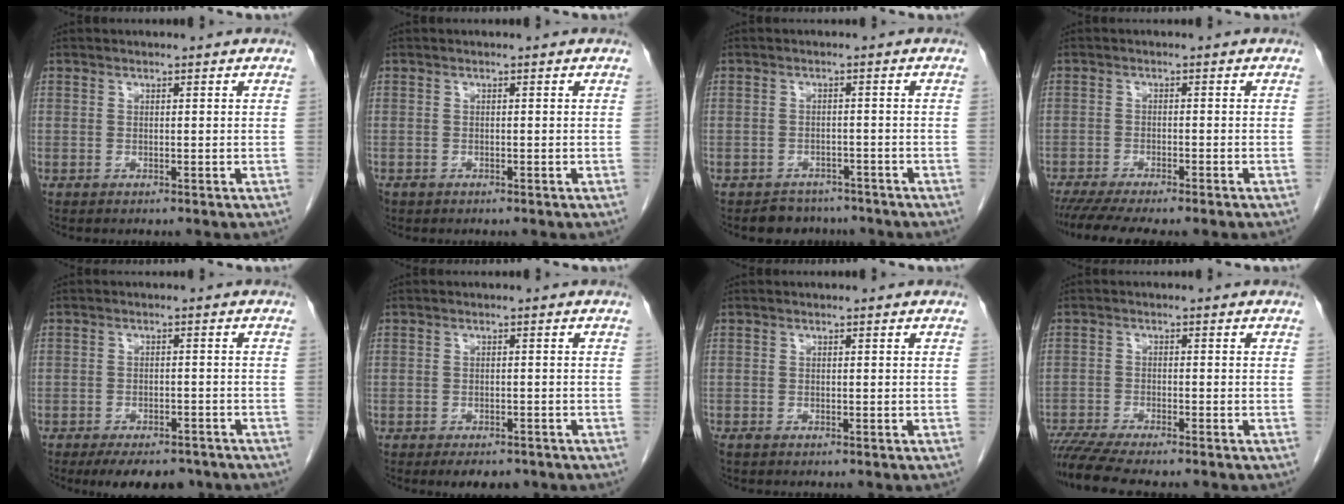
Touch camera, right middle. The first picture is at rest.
{"total": 0.6, "force": [-0.4, 0.4, 0.0], "torque": [-0.007, 0.002, -0.007]}
{"total": 4.2, "force": [-3.6, 2.1, -0.3], "torque": [0.006, 0.009, -0.051]}
{"total": 9.4, "force": [-7.8, 0.7, 5.2], "torque": [-0.070, -0.013, -0.117]}
{"total": 8.8, "force": [-7.0, 3.7, 3.9], "torque": [-0.043, -0.002, -0.096]}
{"total": 4.4, "force": [-3.3, 2.1, 1.9], "torque": [-0.020, -0.002, -0.043]}
{"total": 0.5, "force": [-0.4, 0.2, 0.2], "torque": [-0.010, -0.002, -0.009]}
{"total": 8.3, "force": [-7.2, 0.2, 4.1], "torque": [-0.066, -0.015, -0.119]}